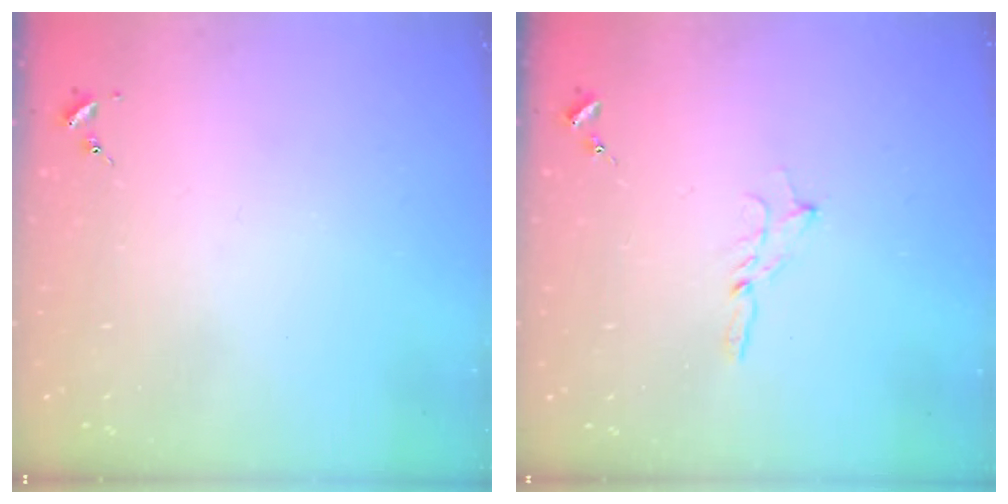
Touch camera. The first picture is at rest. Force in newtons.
{"total": 2.5, "press": 2.5, "slide": 0.2}